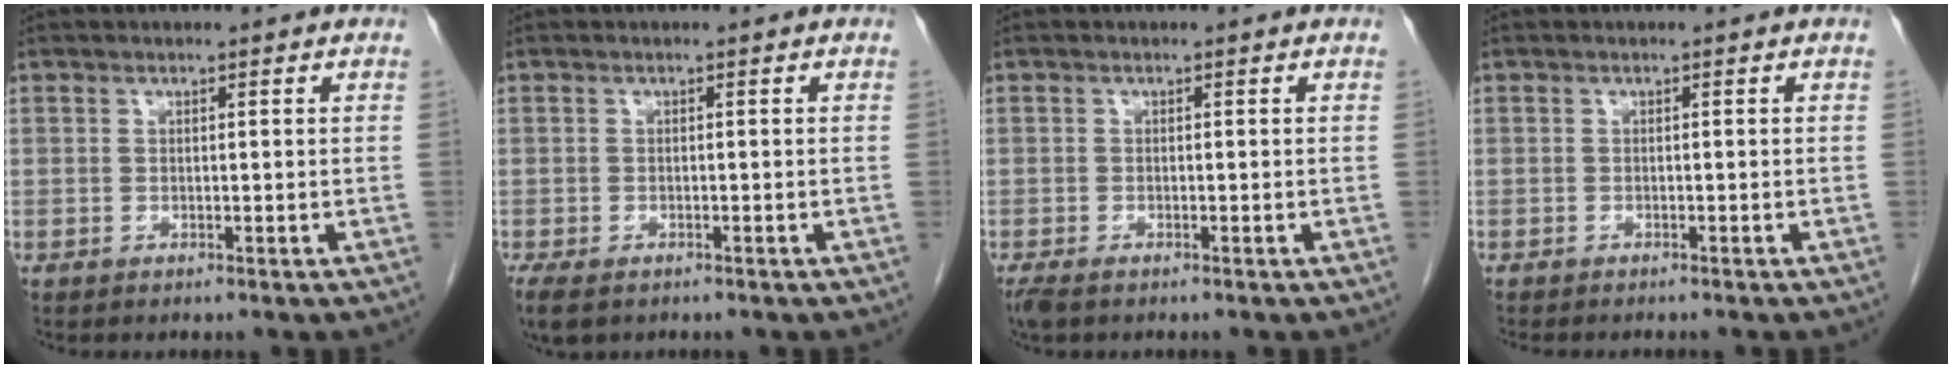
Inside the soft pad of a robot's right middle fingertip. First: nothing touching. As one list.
[{"total": 5.3, "force": [-3.5, 2.9, 2.8], "torque": [-0.058, -0.012, -0.053]}, {"total": 2.5, "force": [-1.9, 0.9, 1.4], "torque": [-0.032, -0.008, -0.030]}, {"total": 4.3, "force": [-3.7, 1.0, 1.9], "torque": [-0.020, -0.007, -0.046]}]